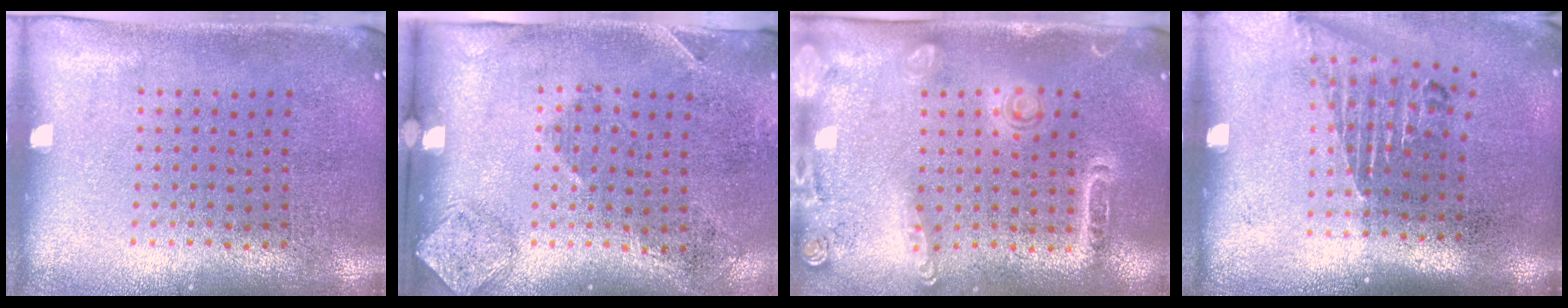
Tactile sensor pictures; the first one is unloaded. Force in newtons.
{"total": 1.8, "press": 1.1, "slide": 1.4}
{"total": 1.7, "press": 1.5, "slide": 0.8}
{"total": 1.6, "press": 1.2, "slide": 1.0}